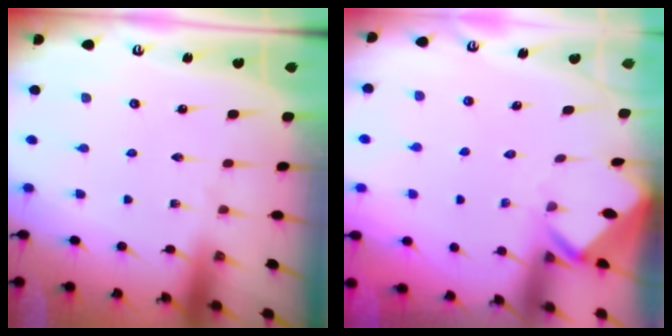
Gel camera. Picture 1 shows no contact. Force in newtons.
{"total": 2.5, "press": 2.4, "slide": 0.3}